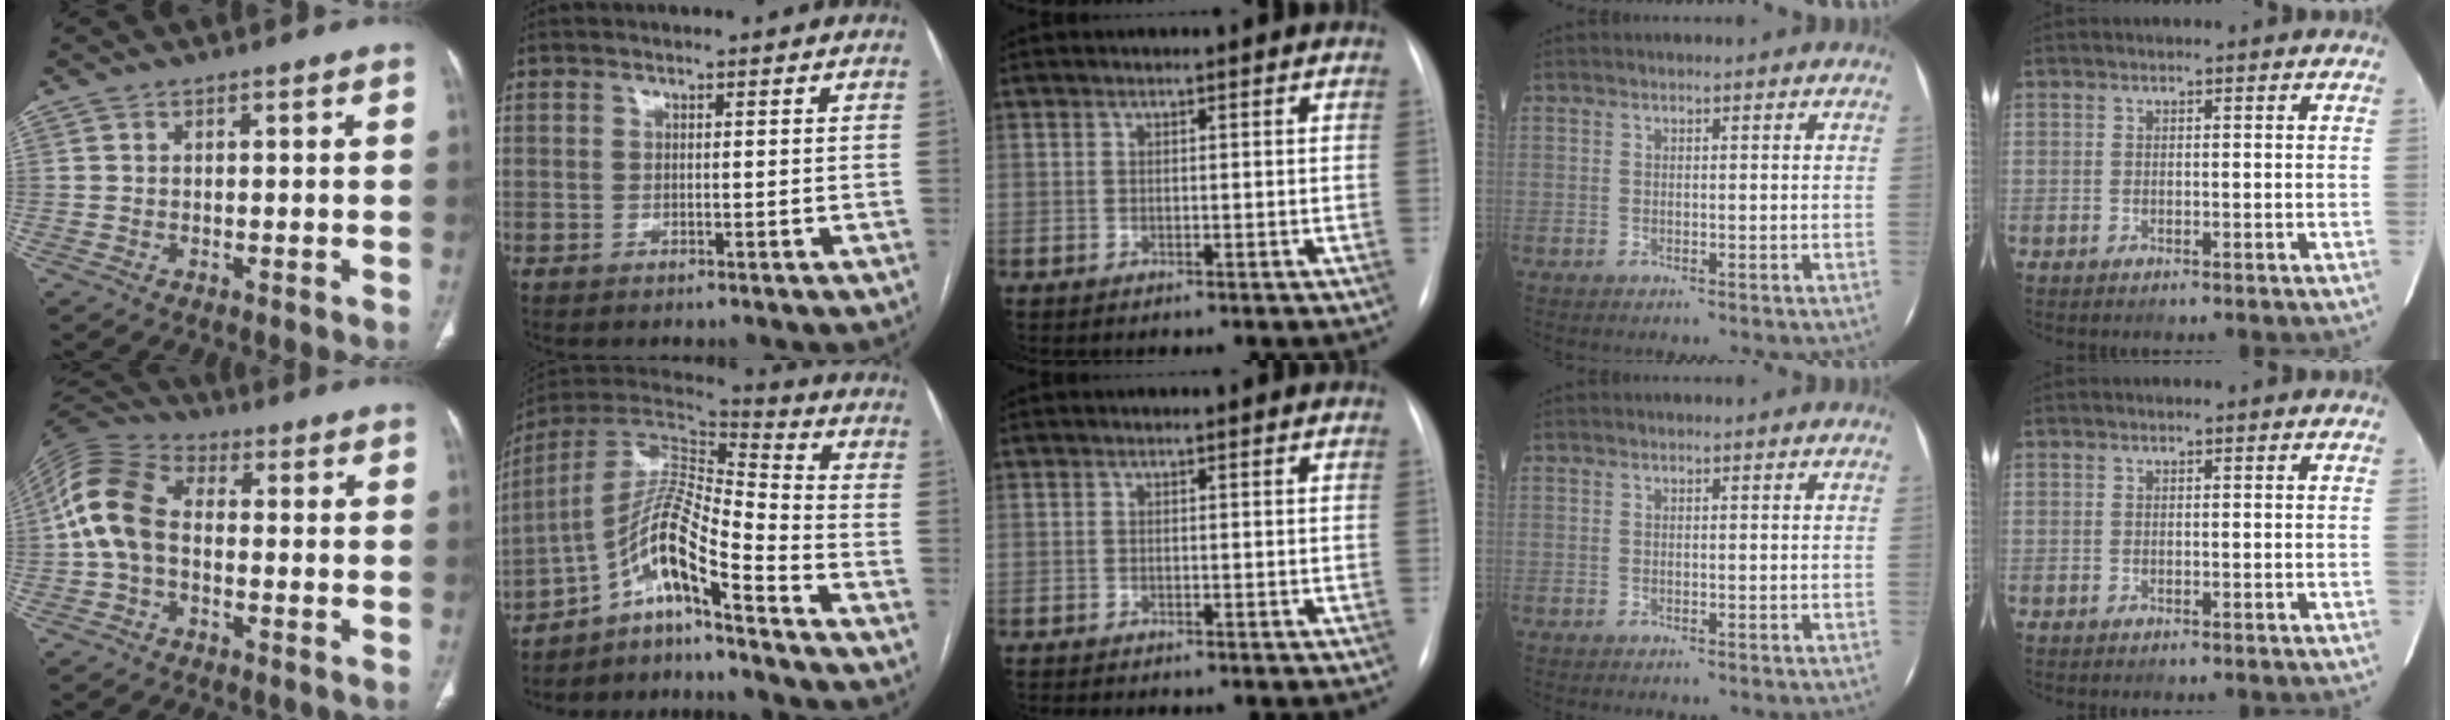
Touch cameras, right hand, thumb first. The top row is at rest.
{"thumb": {"total": 11.6, "force": [-0.7, 7.6, 8.7], "torque": [-0.177, 0.029, -0.026]}, "index": {"total": 11.8, "force": [-7.6, 0.8, 9.1], "torque": [-0.176, 0.018, -0.137]}, "middle": {"total": 1.1, "force": [-1.0, 0.2, 0.5], "torque": [-0.005, -0.002, -0.011]}}